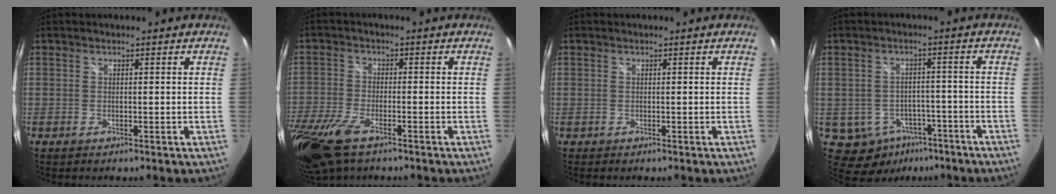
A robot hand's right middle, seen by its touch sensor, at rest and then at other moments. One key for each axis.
{"total": 13.8, "fx": -9.0, "fy": 5.4, "fz": 9.0, "tx": -0.219, "ty": -0.055, "tz": -0.172}
{"total": 0.0}
{"total": 8.8, "fx": -4.8, "fy": 6.7, "fz": 3.2, "tx": -0.072, "ty": 0.008, "tz": -0.046}